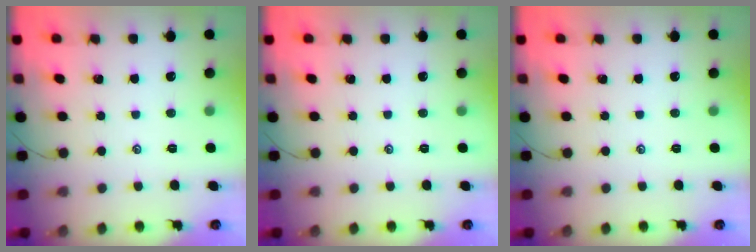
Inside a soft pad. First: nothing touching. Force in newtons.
{"total": 0.0}
{"total": 0.0}